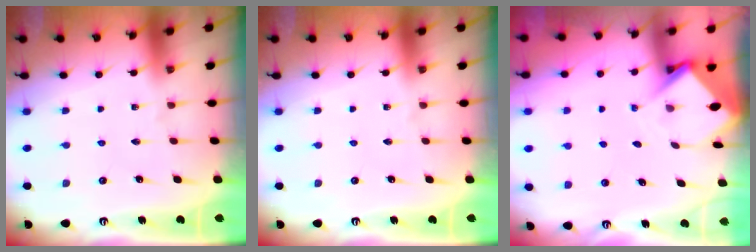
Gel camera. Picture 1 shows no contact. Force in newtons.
{"total": 0.0}
{"total": 3.7, "press": 3.7, "slide": 0.3}